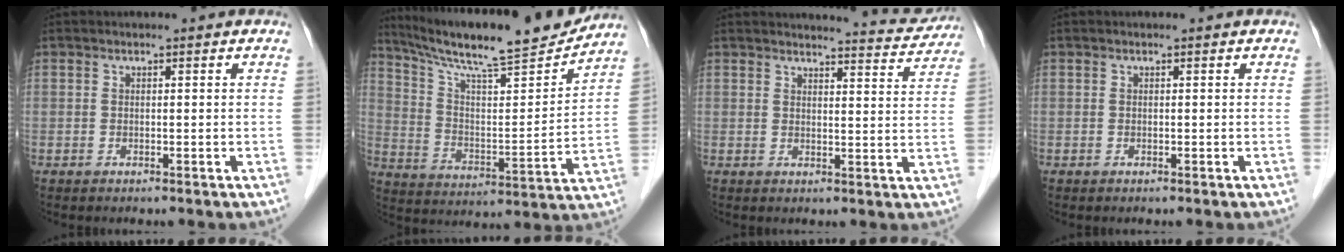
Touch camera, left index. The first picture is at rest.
{"total": 19.6, "force": [17.8, 0.6, 8.3], "torque": [-0.147, -0.018, 0.281]}
{"total": 7.2, "force": [7.1, 0.3, 0.2], "torque": [0.000, -0.017, 0.070]}
{"total": 0.0}